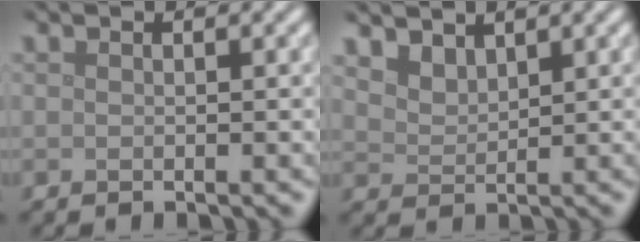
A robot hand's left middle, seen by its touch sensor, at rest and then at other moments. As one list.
[{"total": 3.1, "force": [2.6, 1.4, 1.0], "torque": [-0.031, -0.006, 0.061]}]